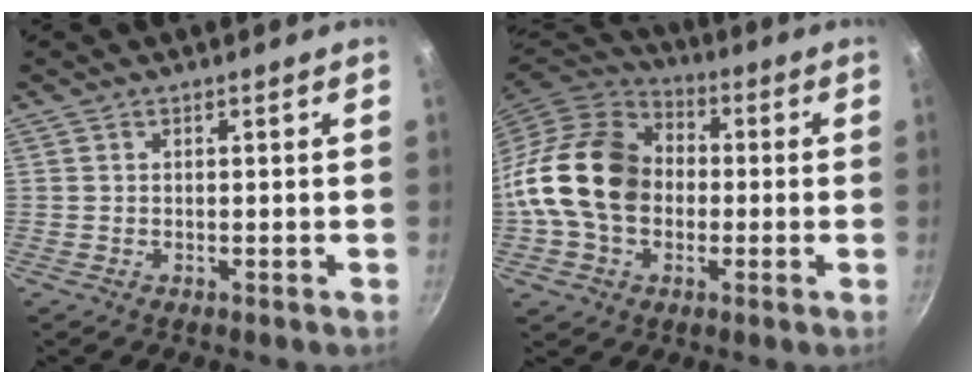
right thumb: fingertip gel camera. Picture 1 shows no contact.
{"total": 18.7, "force": [-0.8, 14.2, 12.1], "torque": [-0.201, 0.036, -0.028]}